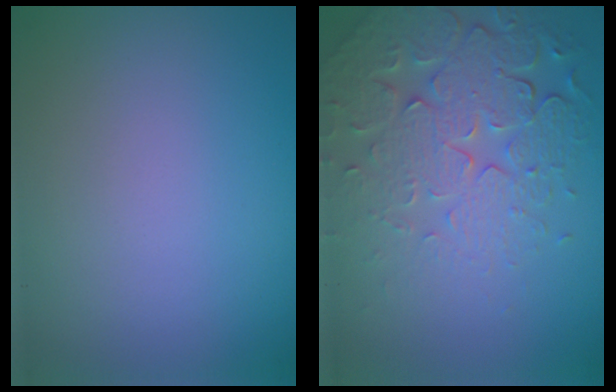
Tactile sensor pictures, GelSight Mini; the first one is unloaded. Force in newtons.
{"total": 7.6, "press": 5.5, "slide": 5.2}